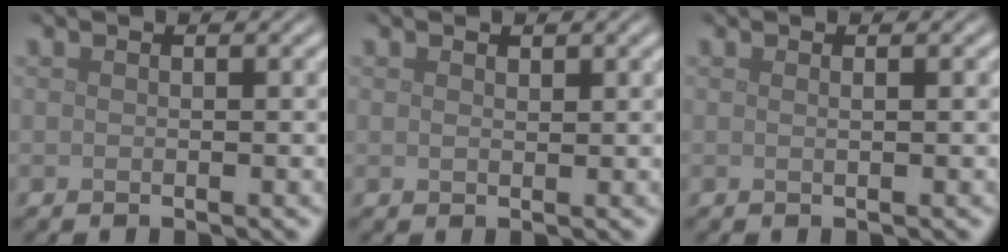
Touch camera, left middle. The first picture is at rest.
{"total": 0.7, "force": [0.5, 0.4, 0.3], "torque": [-0.007, -0.003, 0.010]}
{"total": 0.7, "force": [0.2, 0.3, 0.6], "torque": [-0.002, 0.001, -0.002]}